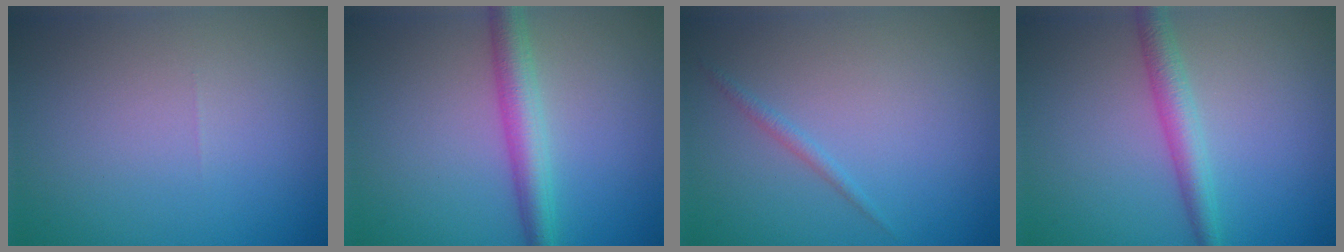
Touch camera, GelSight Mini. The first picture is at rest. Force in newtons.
{"total": 3.8, "press": 3.8, "slide": 0.1}
{"total": 0.8, "press": 0.8, "slide": 0.1}
{"total": 2.9, "press": 2.9, "slide": 0.0}